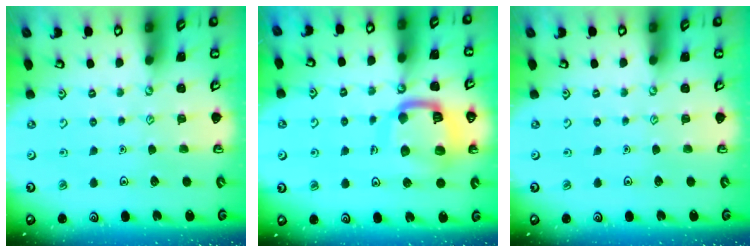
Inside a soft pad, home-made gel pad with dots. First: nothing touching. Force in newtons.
{"total": 15.9, "press": 15.8, "slide": 1.7}
{"total": 0.0}